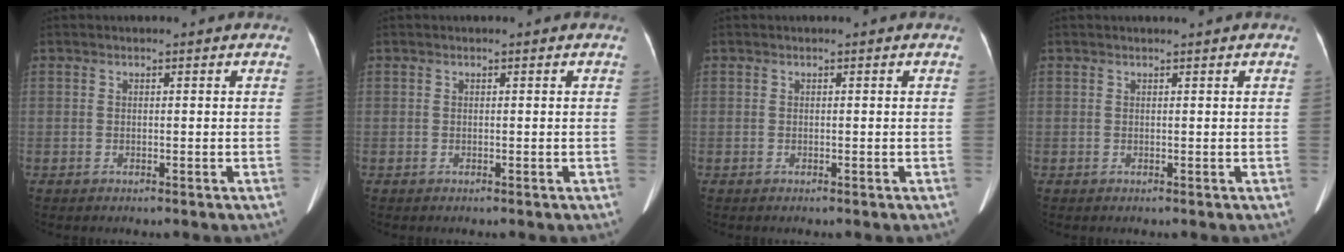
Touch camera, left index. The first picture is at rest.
{"total": 0.0}
{"total": 0.0}
{"total": 0.6, "force": [0.5, -0.1, 0.2], "torque": [-0.007, 0.000, 0.014]}